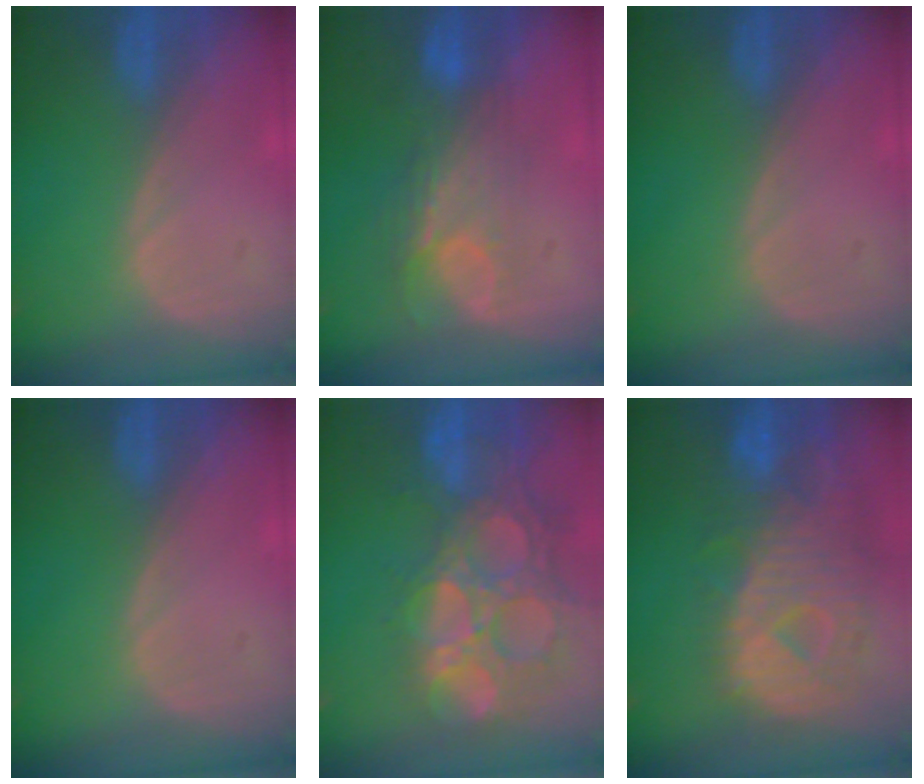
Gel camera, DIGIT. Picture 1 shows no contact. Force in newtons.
{"total": 7.5, "press": 6.5, "slide": 3.7}
{"total": 0.0}
{"total": 0.0}
{"total": 14.9, "press": 12.3, "slide": 8.3}
{"total": 12.5, "press": 10.8, "slide": 6.4}